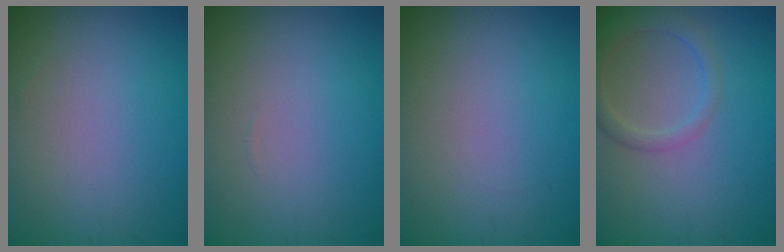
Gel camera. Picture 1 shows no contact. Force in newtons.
{"total": 0.0}
{"total": 0.0}
{"total": 2.7, "press": 2.7, "slide": 0.1}